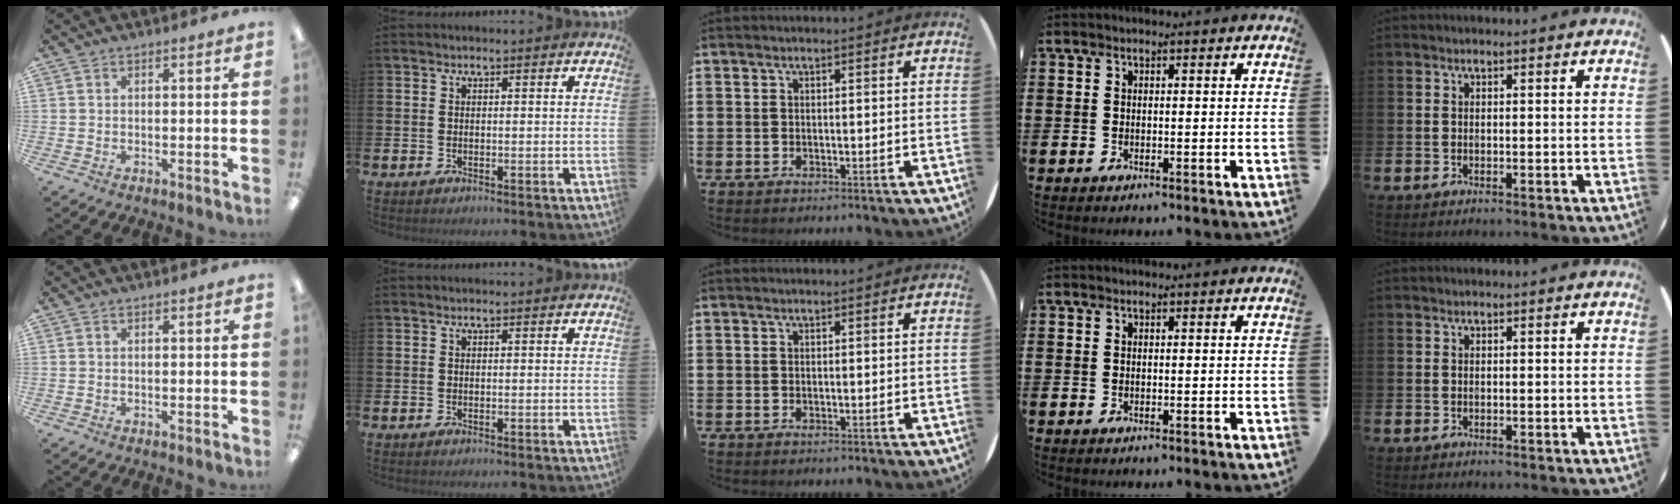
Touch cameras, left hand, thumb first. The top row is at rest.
{}